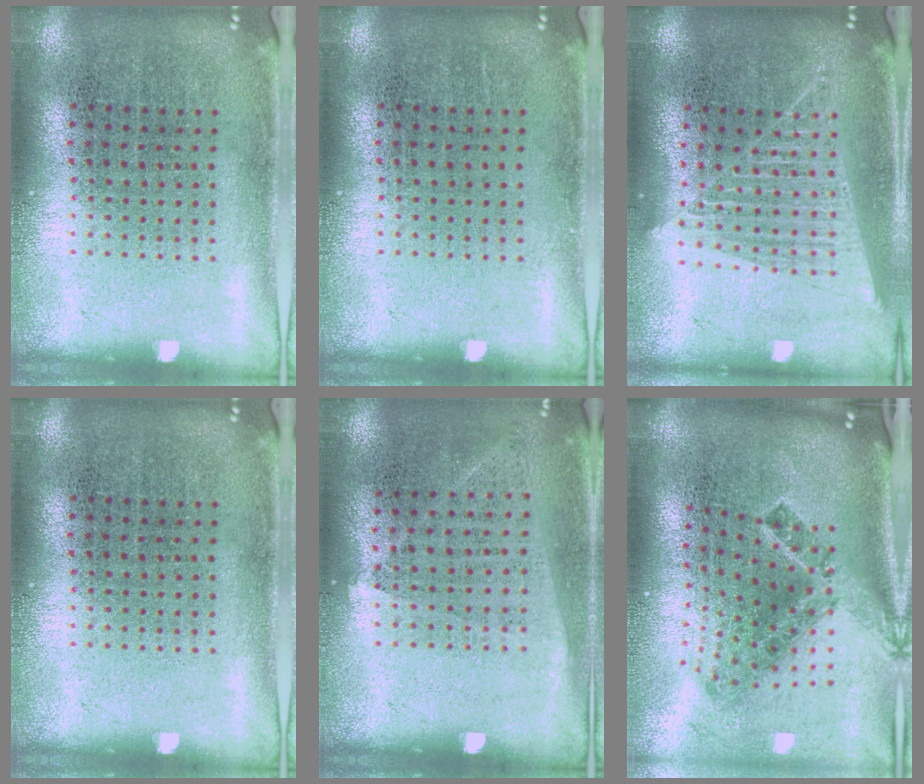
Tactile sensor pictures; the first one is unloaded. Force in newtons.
{"total": 0.0}
{"total": 1.5, "press": 1.4, "slide": 0.5}
{"total": 0.0}
{"total": 1.0, "press": 0.8, "slide": 0.5}
{"total": 2.2, "press": 1.3, "slide": 1.7}